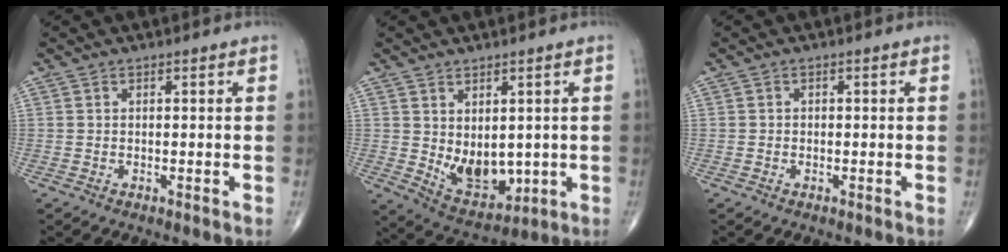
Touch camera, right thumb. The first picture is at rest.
{"total": 9.4, "force": [-0.1, 5.9, 7.3], "torque": [-0.080, -0.017, 0.024]}
{"total": 0.6, "force": [-0.2, 0.6, 0.1], "torque": [0.006, 0.003, -0.008]}